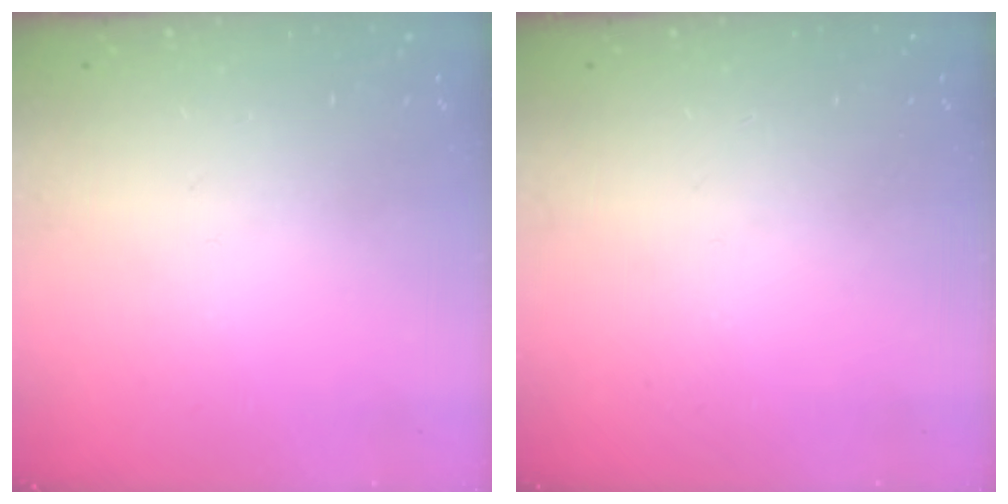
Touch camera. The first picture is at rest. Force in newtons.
{"total": 0.0}